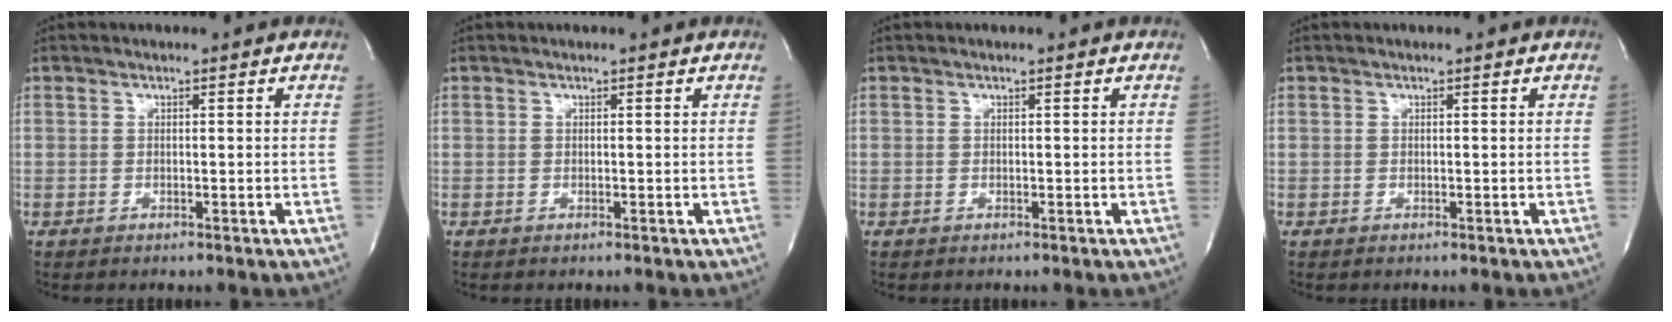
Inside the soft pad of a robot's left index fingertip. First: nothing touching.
{"total": 0.0}
{"total": 0.0}
{"total": 0.0}